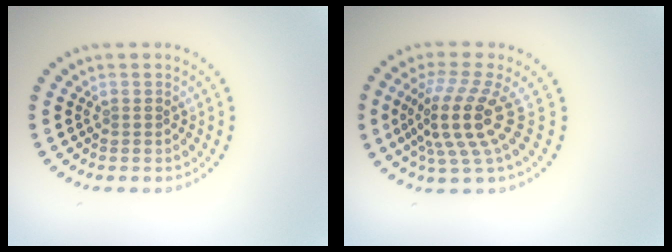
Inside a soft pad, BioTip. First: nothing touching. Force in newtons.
{"total": 5.1, "press": 3.6, "slide": 3.6}